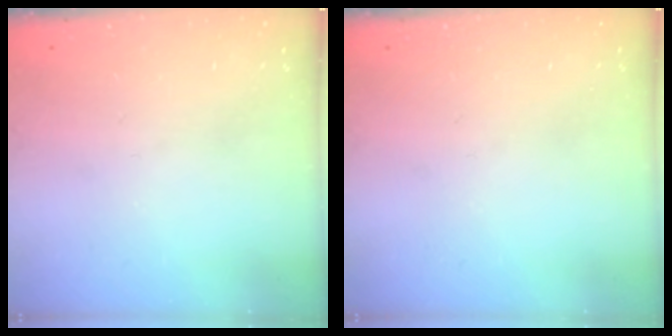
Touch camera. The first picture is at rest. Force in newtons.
{"total": 0.0}